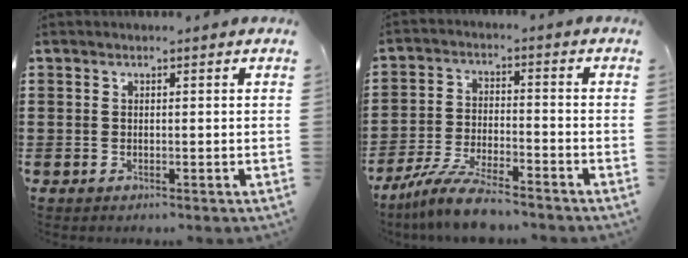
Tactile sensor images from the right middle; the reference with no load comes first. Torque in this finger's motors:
{"motor_torque": [0.36, -0.05, 0.21, 0.10]}